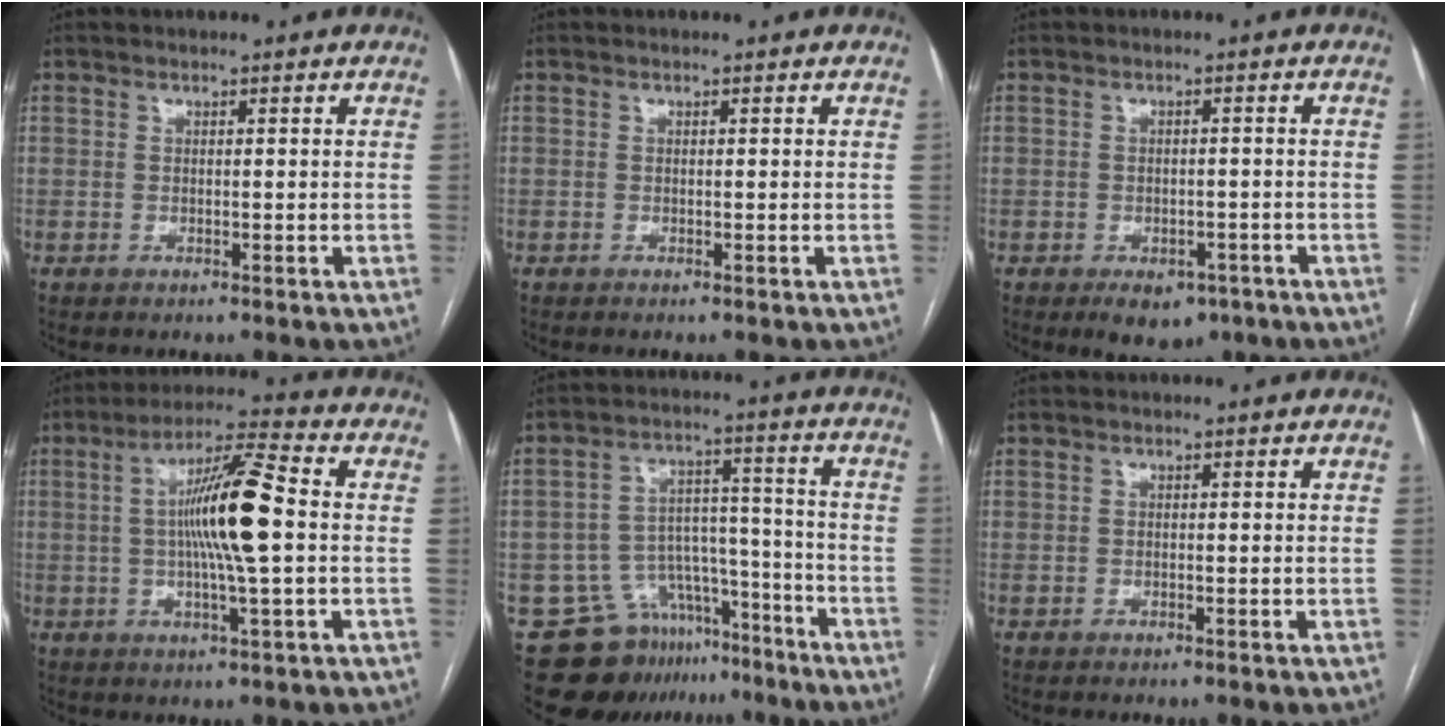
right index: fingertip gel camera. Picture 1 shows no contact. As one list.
[{"total": 0.0}, {"total": 5.7, "force": [-3.7, 3.4, 2.7], "torque": [-0.027, 0.001, -0.043]}, {"total": 11.9, "force": [0.3, 0.4, 11.8], "torque": [-0.214, 0.009, -0.001]}, {"total": 13.0, "force": [-9.9, 8.0, 2.7], "torque": [-0.034, 0.067, -0.146]}, {"total": 0.0}]